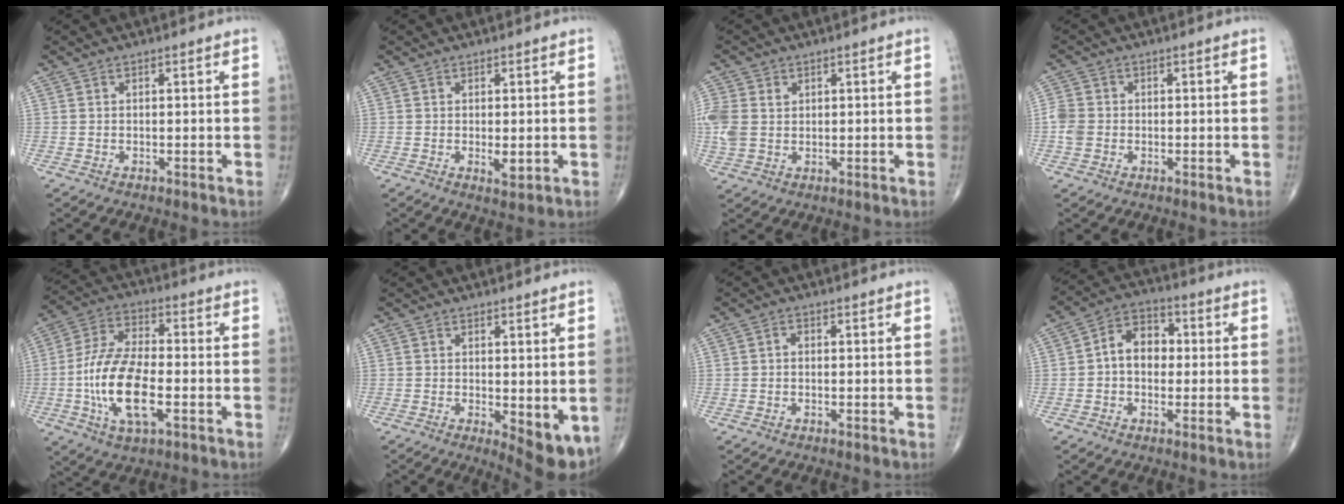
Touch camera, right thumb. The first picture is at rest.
{"total": 2.2, "force": [-0.2, 0.9, 2.0], "torque": [-0.032, -0.007, 0.000]}
{"total": 7.3, "force": [1.1, 5.6, 4.4], "torque": [-0.114, 0.007, 0.026]}
{"total": 3.8, "force": [-0.6, 3.2, 1.9], "torque": [-0.037, 0.005, -0.015]}
{"total": 15.6, "force": [-3.7, 6.8, 13.5], "torque": [-0.271, 0.017, -0.068]}
{"total": 6.9, "force": [-0.8, 2.6, 6.3], "torque": [-0.077, -0.019, -0.004]}
{"total": 1.2, "force": [-0.1, 0.9, 0.8], "torque": [-0.009, 0.005, -0.003]}
{"total": 8.6, "force": [0.3, 6.3, 5.8], "torque": [-0.072, 0.026, -0.007]}